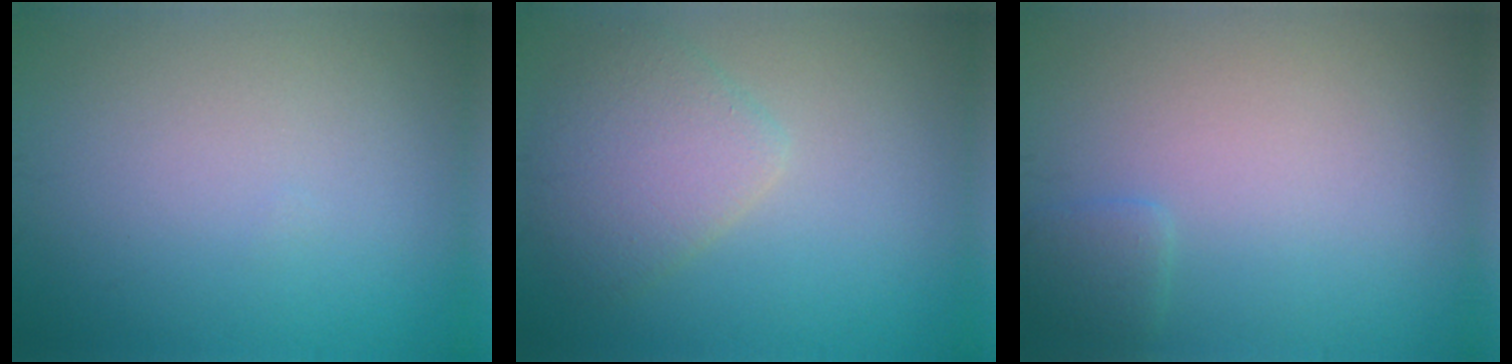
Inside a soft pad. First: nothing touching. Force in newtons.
{"total": 3.8, "press": 3.8, "slide": 0.2}
{"total": 1.2, "press": 1.2, "slide": 0.2}